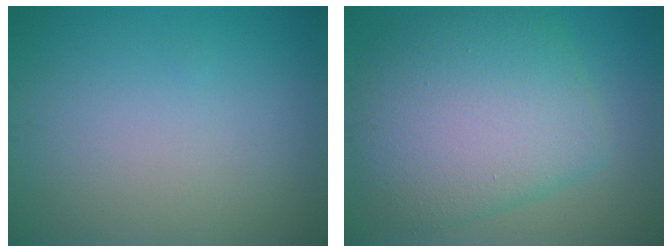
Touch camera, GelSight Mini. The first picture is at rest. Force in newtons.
{"total": 9.0, "press": 9.0, "slide": 0.1}